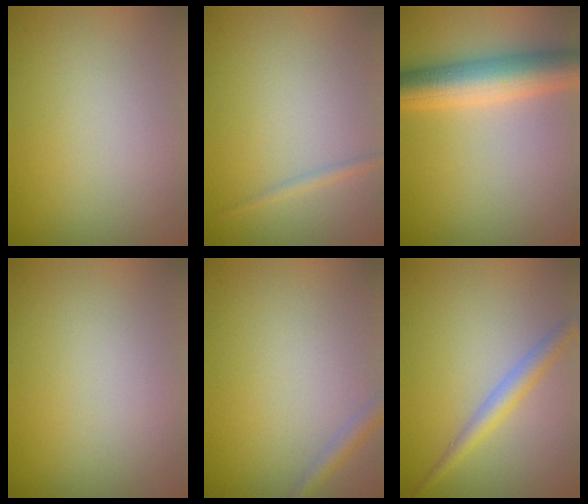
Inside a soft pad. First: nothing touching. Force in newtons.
{"total": 0.8, "press": 0.8, "slide": 0.0}
{"total": 6.8, "press": 6.8, "slide": 0.1}
{"total": 0.0}
{"total": 1.3, "press": 1.3, "slide": 0.0}
{"total": 2.4, "press": 2.4, "slide": 0.1}